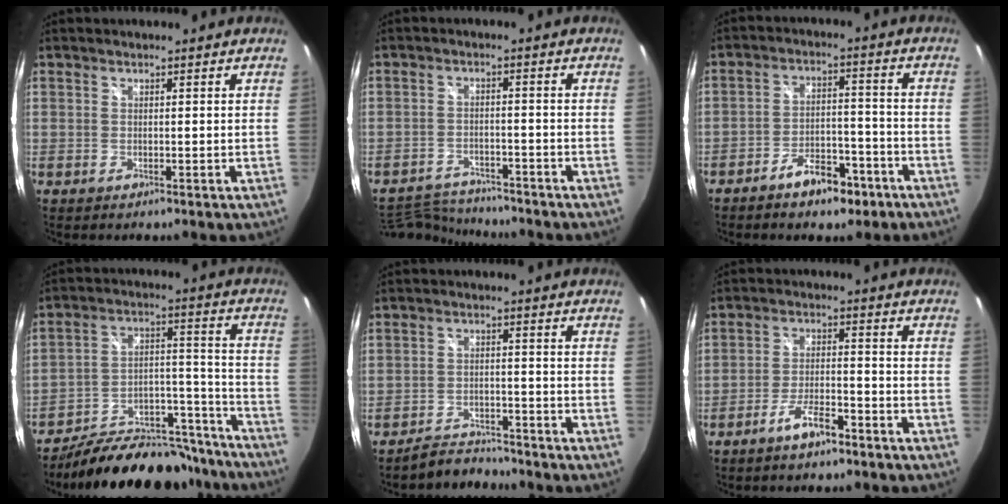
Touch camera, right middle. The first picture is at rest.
{"total": 9.8, "force": [-9.3, 2.3, 2.2], "torque": [-0.069, 0.002, -0.151]}
{"total": 8.3, "force": [-5.8, 3.9, 4.6], "torque": [-0.087, 0.020, -0.079]}
{"total": 24.0, "force": [-20.5, 8.6, 8.9], "torque": [-0.142, 0.042, -0.274]}
{"total": 5.6, "force": [-5.5, 1.1, 0.4], "torque": [-0.029, 0.007, -0.091]}
{"total": 6.1, "force": [-4.5, 1.5, 3.7], "torque": [-0.083, 0.003, -0.074]}